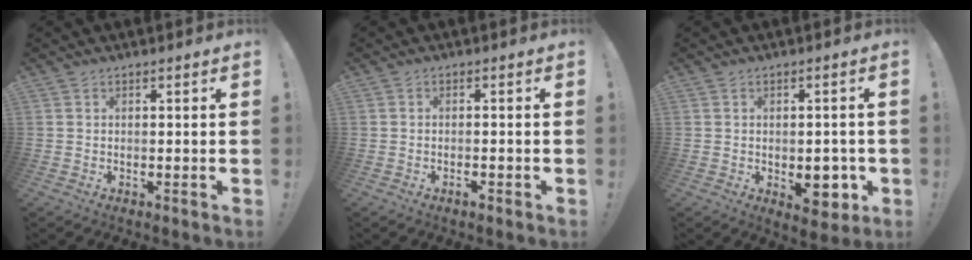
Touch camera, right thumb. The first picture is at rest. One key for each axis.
{"total": 1.7, "fx": -1.1, "fy": 0.4, "fz": 1.2, "tx": -0.011, "ty": 0.000, "tz": -0.020}
{"total": 8.6, "fx": -2.1, "fy": 5.6, "fz": 6.2, "tx": -0.055, "ty": 0.005, "tz": -0.025}